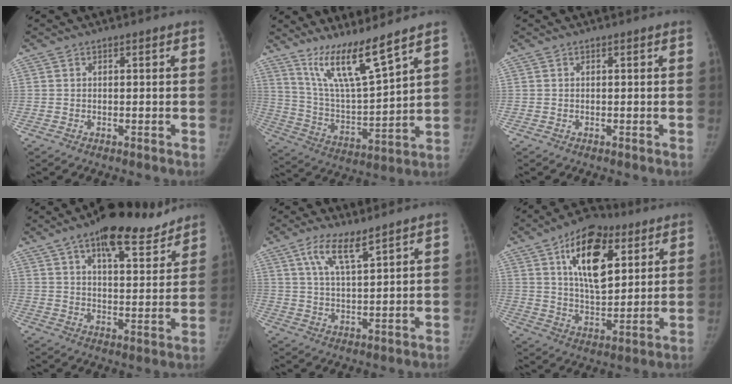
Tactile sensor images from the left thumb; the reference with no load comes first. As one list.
[{"total": 13.0, "force": [9.6, 1.0, 8.6], "torque": [-0.146, -0.072, 0.189]}, {"total": 0.0}, {"total": 16.2, "force": [11.4, 6.0, 9.7], "torque": [-0.103, -0.043, 0.175]}, {"total": 6.7, "force": [4.2, 1.6, 4.9], "torque": [-0.093, -0.020, 0.085]}, {"total": 17.5, "force": [7.2, 9.2, 13.0], "torque": [-0.171, -0.026, 0.118]}]